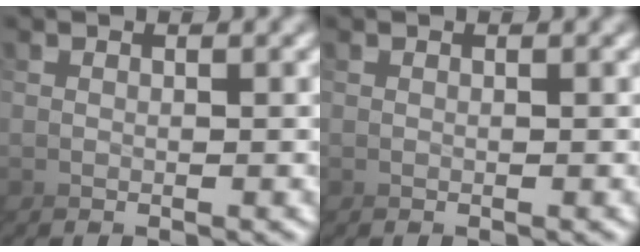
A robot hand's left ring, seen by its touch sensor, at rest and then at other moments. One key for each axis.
{"total": 0.0}